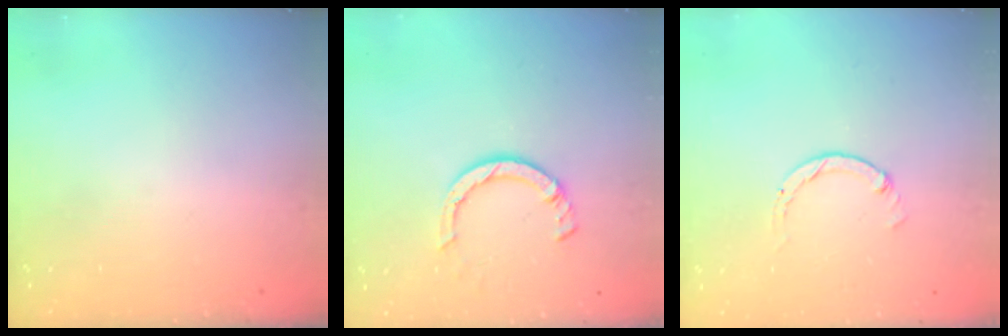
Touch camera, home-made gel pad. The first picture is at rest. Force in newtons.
{"total": 6.7, "press": 6.7, "slide": 0.9}
{"total": 0.0}